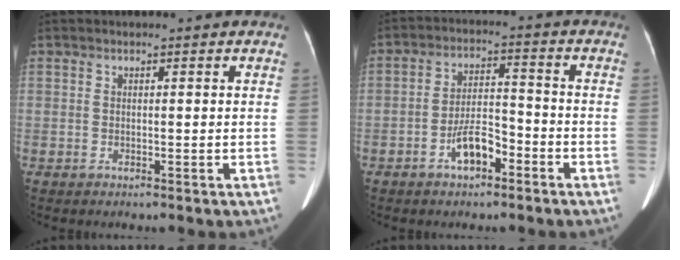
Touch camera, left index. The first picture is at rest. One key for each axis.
{"total": 6.1, "fx": -3.4, "fy": 2.4, "fz": 4.4, "tx": -0.088, "ty": 0.015, "tz": -0.058}